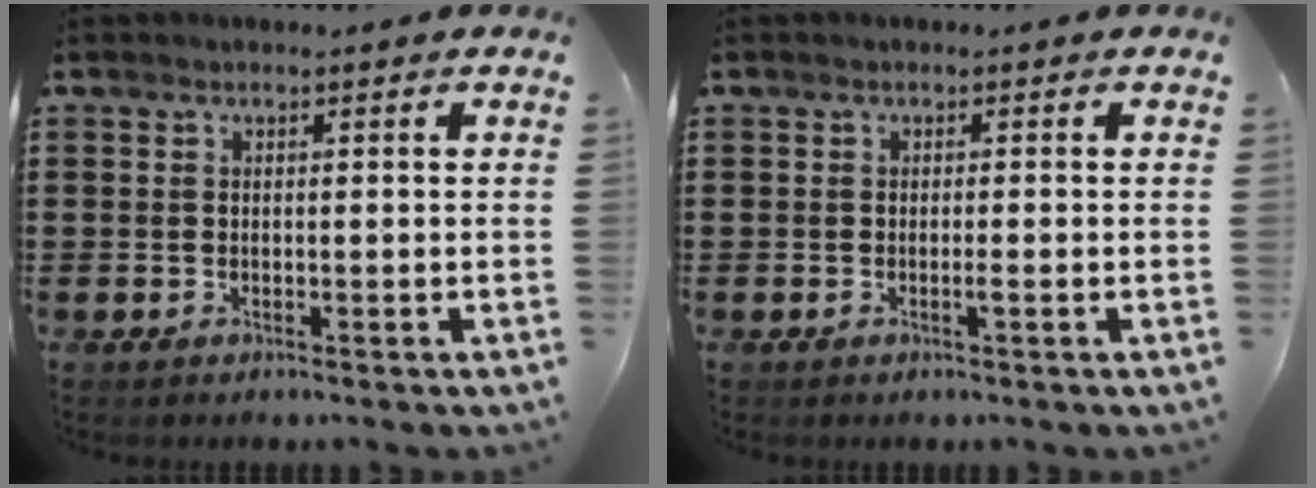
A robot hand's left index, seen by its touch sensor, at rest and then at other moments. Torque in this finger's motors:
{"motor_torque": [0.02, 0.02, 0.00, 0.01]}